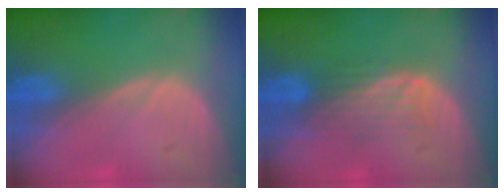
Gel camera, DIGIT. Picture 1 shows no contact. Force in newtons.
{"total": 4.3, "press": 3.7, "slide": 2.2}